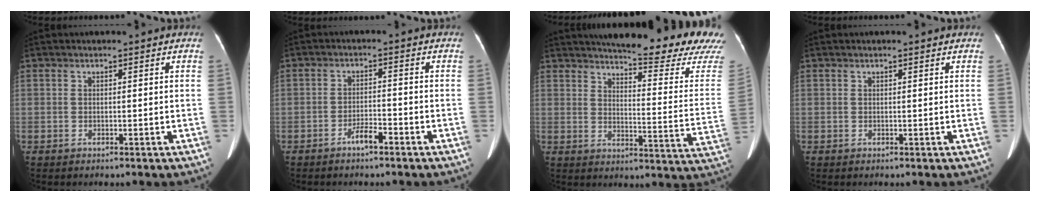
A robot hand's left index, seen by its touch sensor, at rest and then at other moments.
{"total": 2.8, "force": [-2.1, 0.5, 1.8], "torque": [-0.033, 0.001, -0.037]}
{"total": 22.8, "force": [20.9, 0.3, 9.2], "torque": [-0.127, -0.105, 0.245]}
{"total": 0.8, "force": [0.7, 0.1, 0.4], "torque": [-0.009, 0.011, 0.011]}